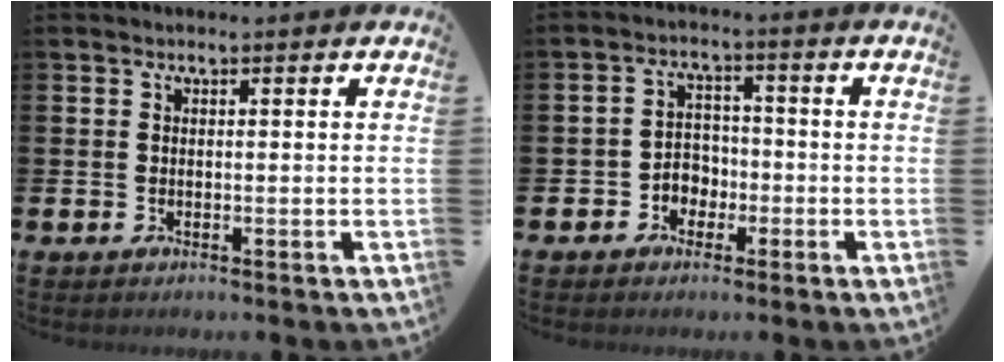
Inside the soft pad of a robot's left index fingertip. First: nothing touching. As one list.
[{"total": 3.5, "force": [-2.3, 2.6, 0.8], "torque": [-0.019, 0.003, -0.052]}]